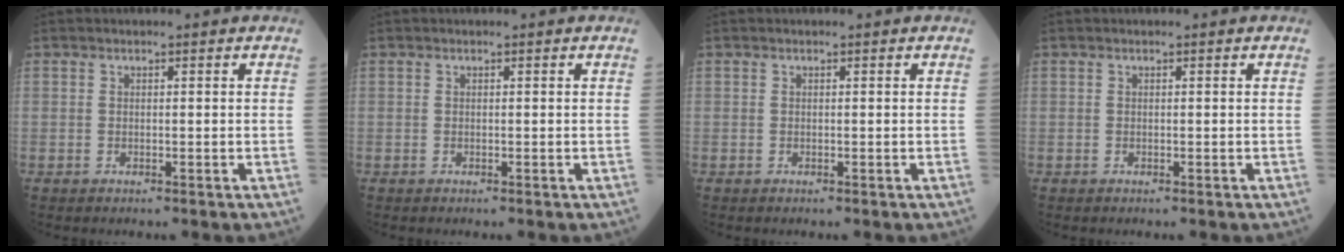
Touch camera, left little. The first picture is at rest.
{"total": 0.0}
{"total": 0.0}
{"total": 0.0}